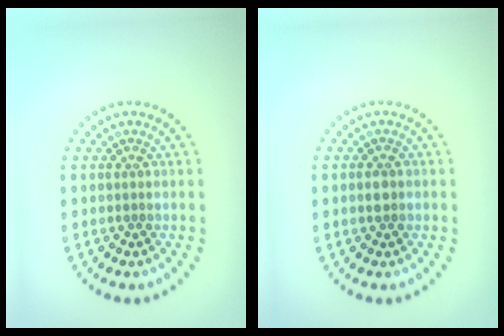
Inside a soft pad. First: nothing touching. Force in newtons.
{"total": 1.0, "press": 1.0, "slide": 0.1}